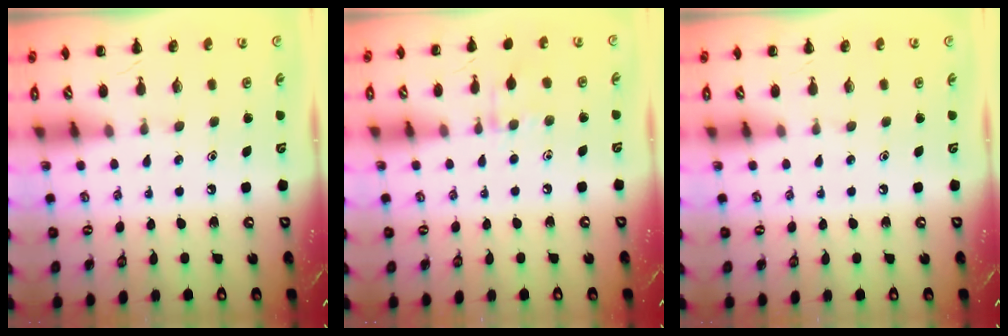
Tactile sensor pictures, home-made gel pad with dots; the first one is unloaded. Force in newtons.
{"total": 6.3, "press": 6.1, "slide": 1.6}
{"total": 0.0}